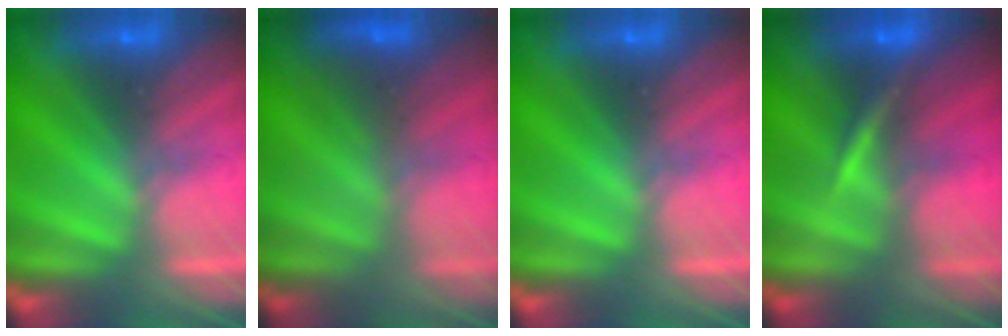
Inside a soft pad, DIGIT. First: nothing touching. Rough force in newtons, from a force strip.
{"total": 3.0}
{"total": 0.0}
{"total": 3.1}